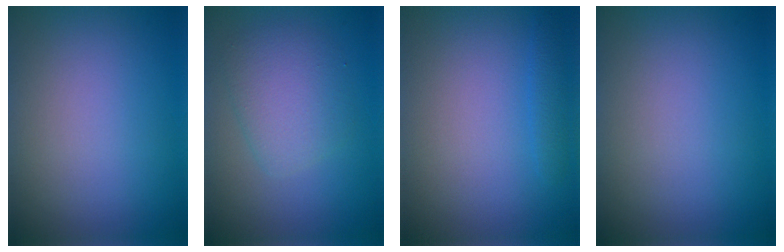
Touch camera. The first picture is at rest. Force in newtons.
{"total": 3.5, "press": 3.5, "slide": 0.1}
{"total": 1.2, "press": 1.2, "slide": 0.1}
{"total": 0.0}